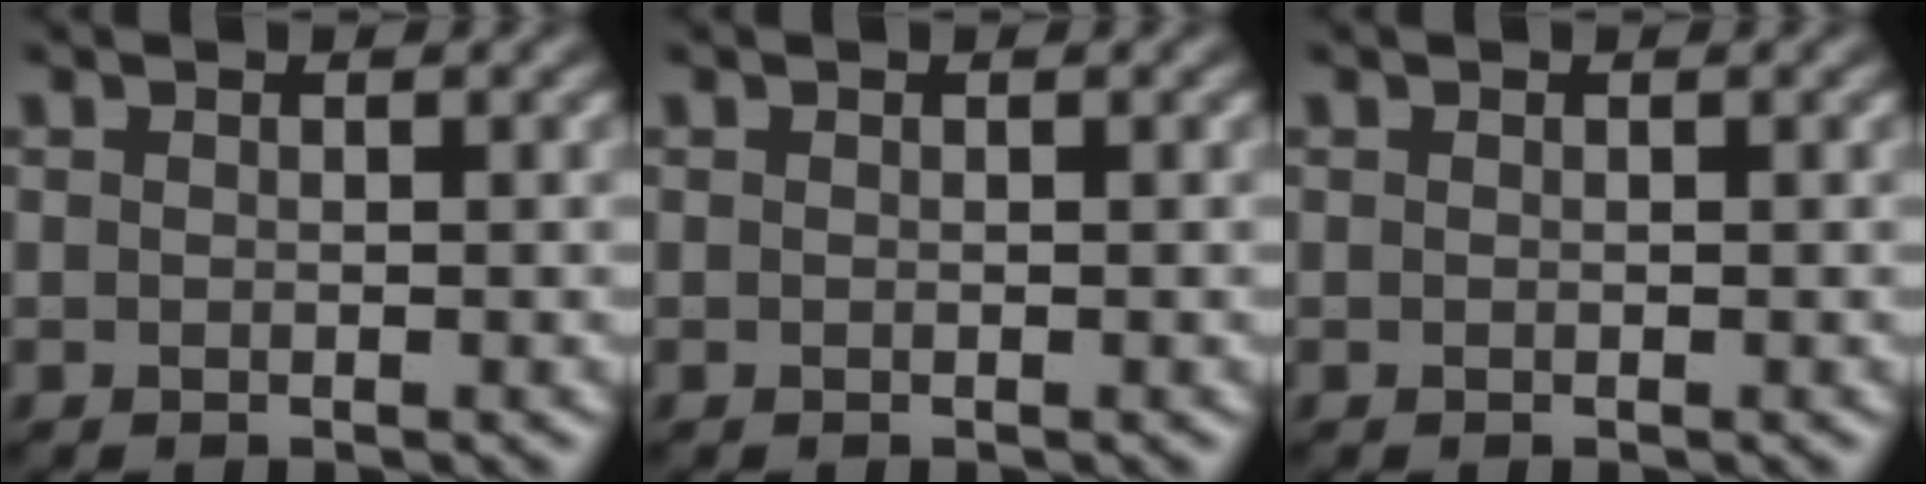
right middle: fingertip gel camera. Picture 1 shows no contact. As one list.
[{"total": 0.0}, {"total": 0.0}]